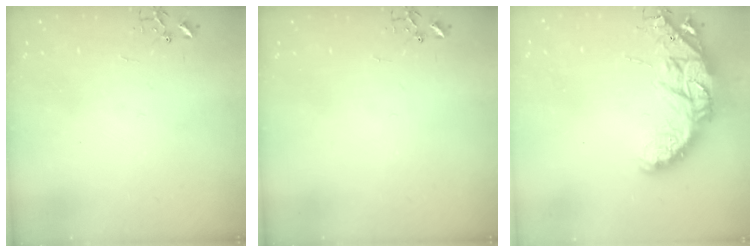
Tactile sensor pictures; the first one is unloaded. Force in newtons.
{"total": 0.0}
{"total": 19.5, "press": 19.4, "slide": 1.3}